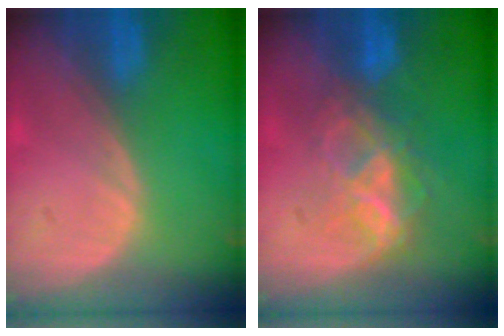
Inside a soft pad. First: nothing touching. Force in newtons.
{"total": 6.3, "press": 6.2, "slide": 0.6}